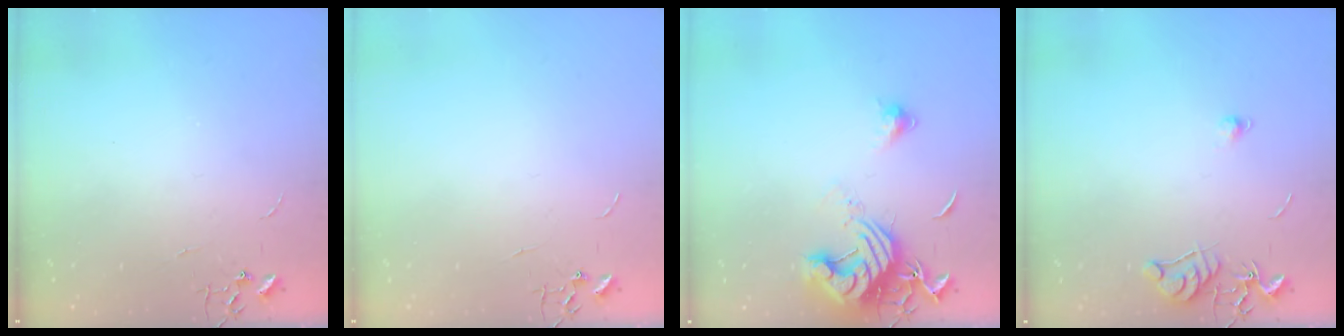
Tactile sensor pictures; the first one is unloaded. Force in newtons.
{"total": 0.0}
{"total": 13.2, "press": 13.1, "slide": 1.6}
{"total": 7.1, "press": 7.0, "slide": 0.6}